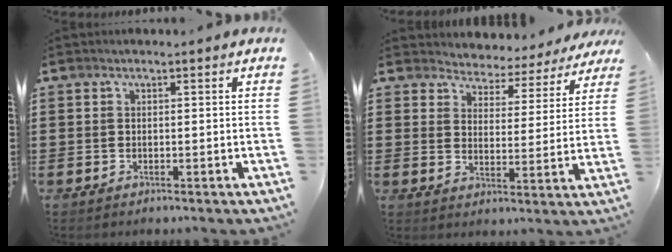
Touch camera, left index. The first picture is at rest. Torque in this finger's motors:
{"motor_torque": [2.14, 0.00, 0.48, 0.00]}